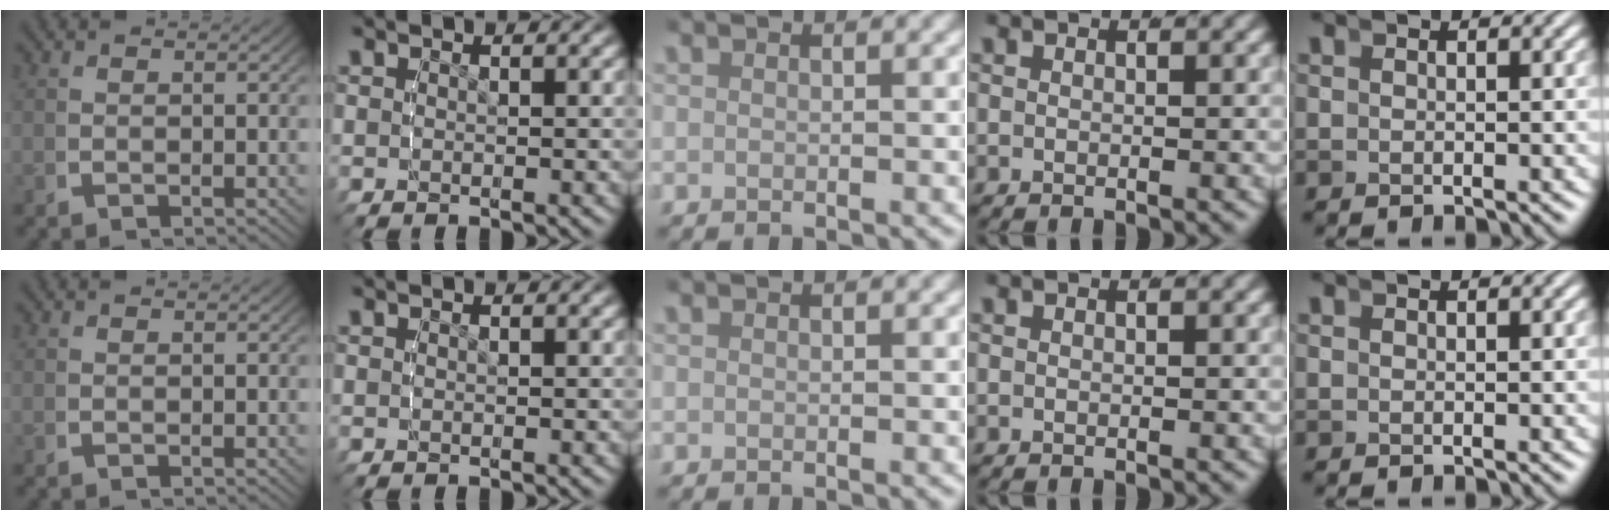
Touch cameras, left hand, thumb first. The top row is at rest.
{}